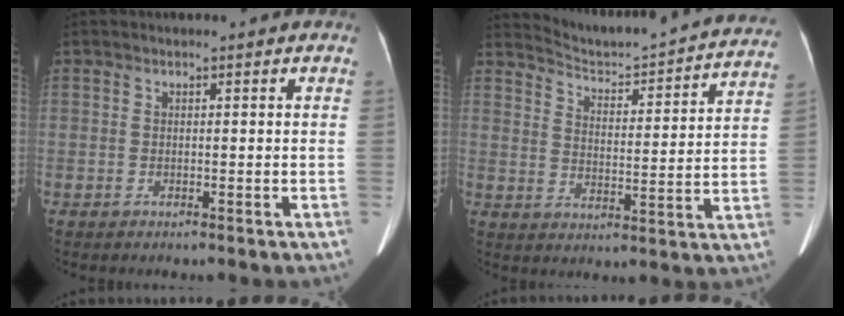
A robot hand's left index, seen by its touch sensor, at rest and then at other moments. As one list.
[{"total": 20.0, "force": [19.2, 1.3, 5.2], "torque": [-0.078, -0.051, 0.243]}]